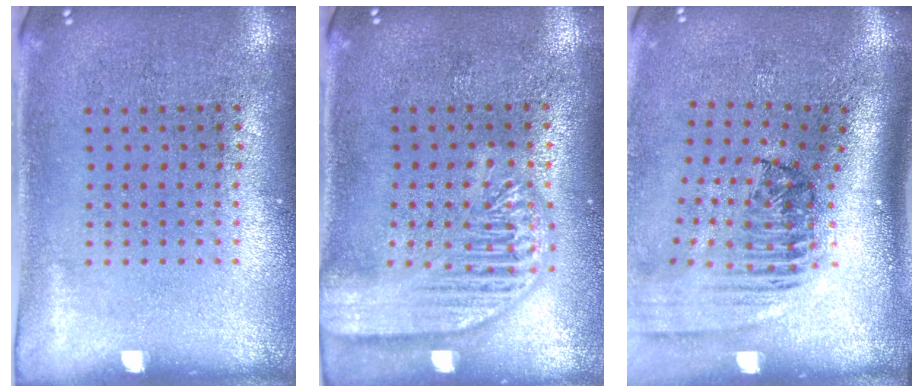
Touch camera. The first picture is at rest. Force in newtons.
{"total": 3.3, "press": 3.3, "slide": 0.3}
{"total": 2.5, "press": 1.7, "slide": 1.8}